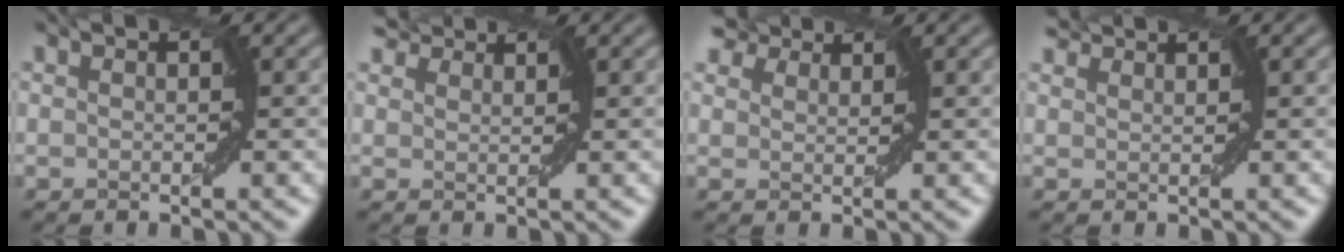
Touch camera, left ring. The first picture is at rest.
{"total": 3.1, "force": [2.9, 0.9, 0.8], "torque": [-0.019, 0.003, 0.048]}
{"total": 4.8, "force": [3.9, 2.2, 1.8], "torque": [-0.049, 0.009, 0.063]}
{"total": 1.9, "force": [1.9, 0.3, 0.3], "torque": [-0.008, 0.007, 0.034]}